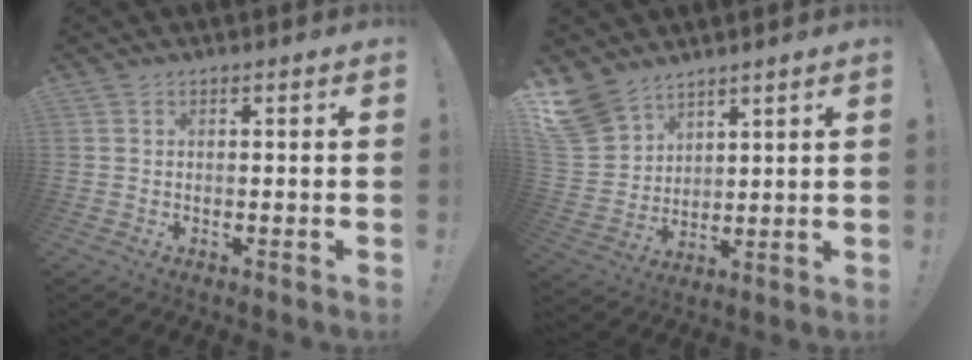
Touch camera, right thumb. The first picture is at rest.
{"total": 11.2, "force": [8.5, 6.7, 3.0], "torque": [-0.072, -0.061, 0.174]}